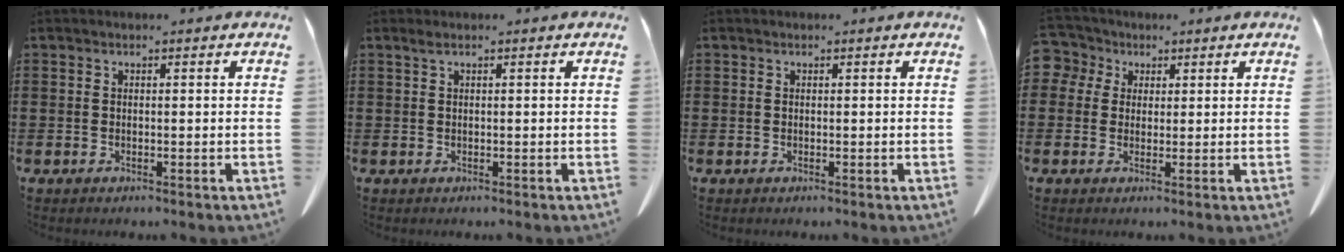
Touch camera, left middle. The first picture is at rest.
{"total": 0.7, "force": [0.4, 0.0, 0.6], "torque": [-0.013, 0.001, 0.007]}
{"total": 0.0}
{"total": 3.5, "force": [1.5, 3.1, 0.3], "torque": [-0.018, 0.008, 0.023]}